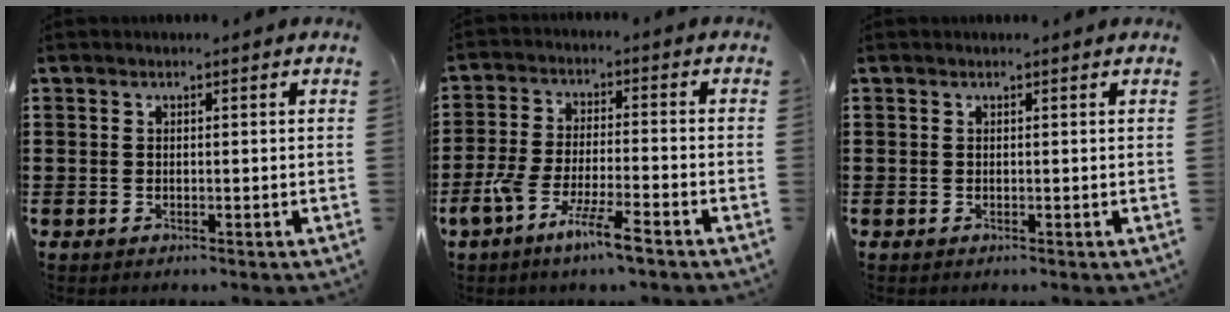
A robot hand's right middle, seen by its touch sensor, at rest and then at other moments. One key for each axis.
{"total": 7.5, "fx": -5.3, "fy": 0.6, "fz": 5.2, "tx": -0.115, "ty": -0.012, "tz": -0.102}
{"total": 0.0}